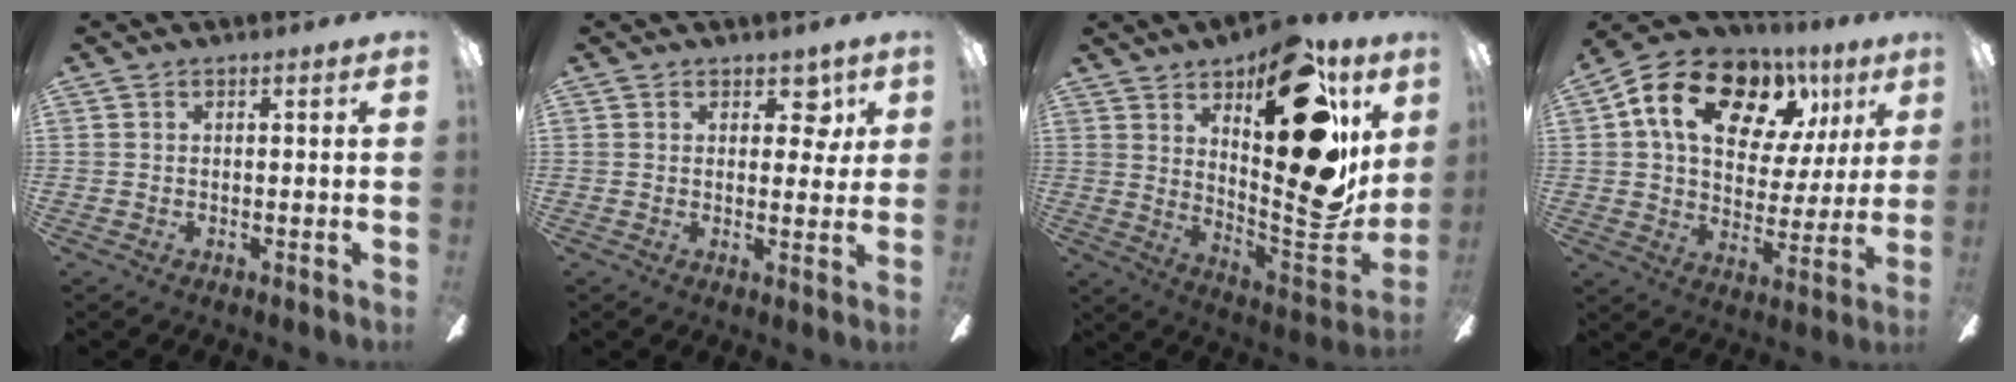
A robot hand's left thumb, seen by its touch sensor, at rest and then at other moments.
{"total": 5.4, "force": [2.2, 3.4, 3.6], "torque": [-0.034, -0.003, 0.033]}
{"total": 26.6, "force": [12.2, 11.7, 20.5], "torque": [-0.244, -0.081, 0.208]}
{"total": 19.2, "force": [9.6, 12.1, 11.4], "torque": [-0.192, -0.027, 0.169]}